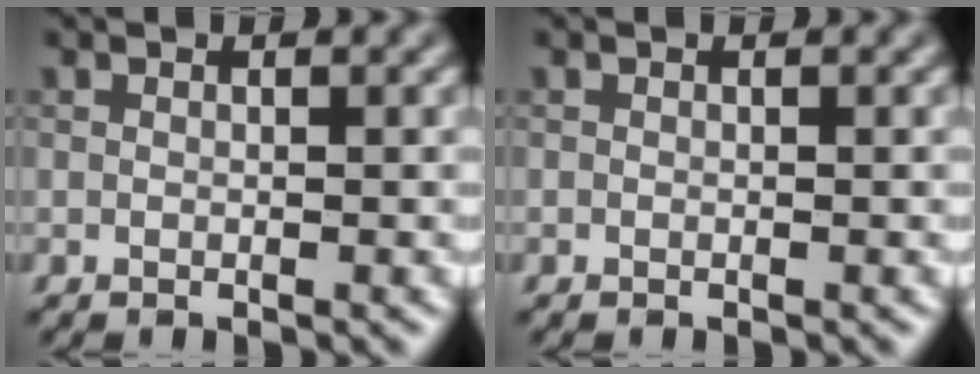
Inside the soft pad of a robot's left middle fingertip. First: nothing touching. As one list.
[{"total": 0.0}]